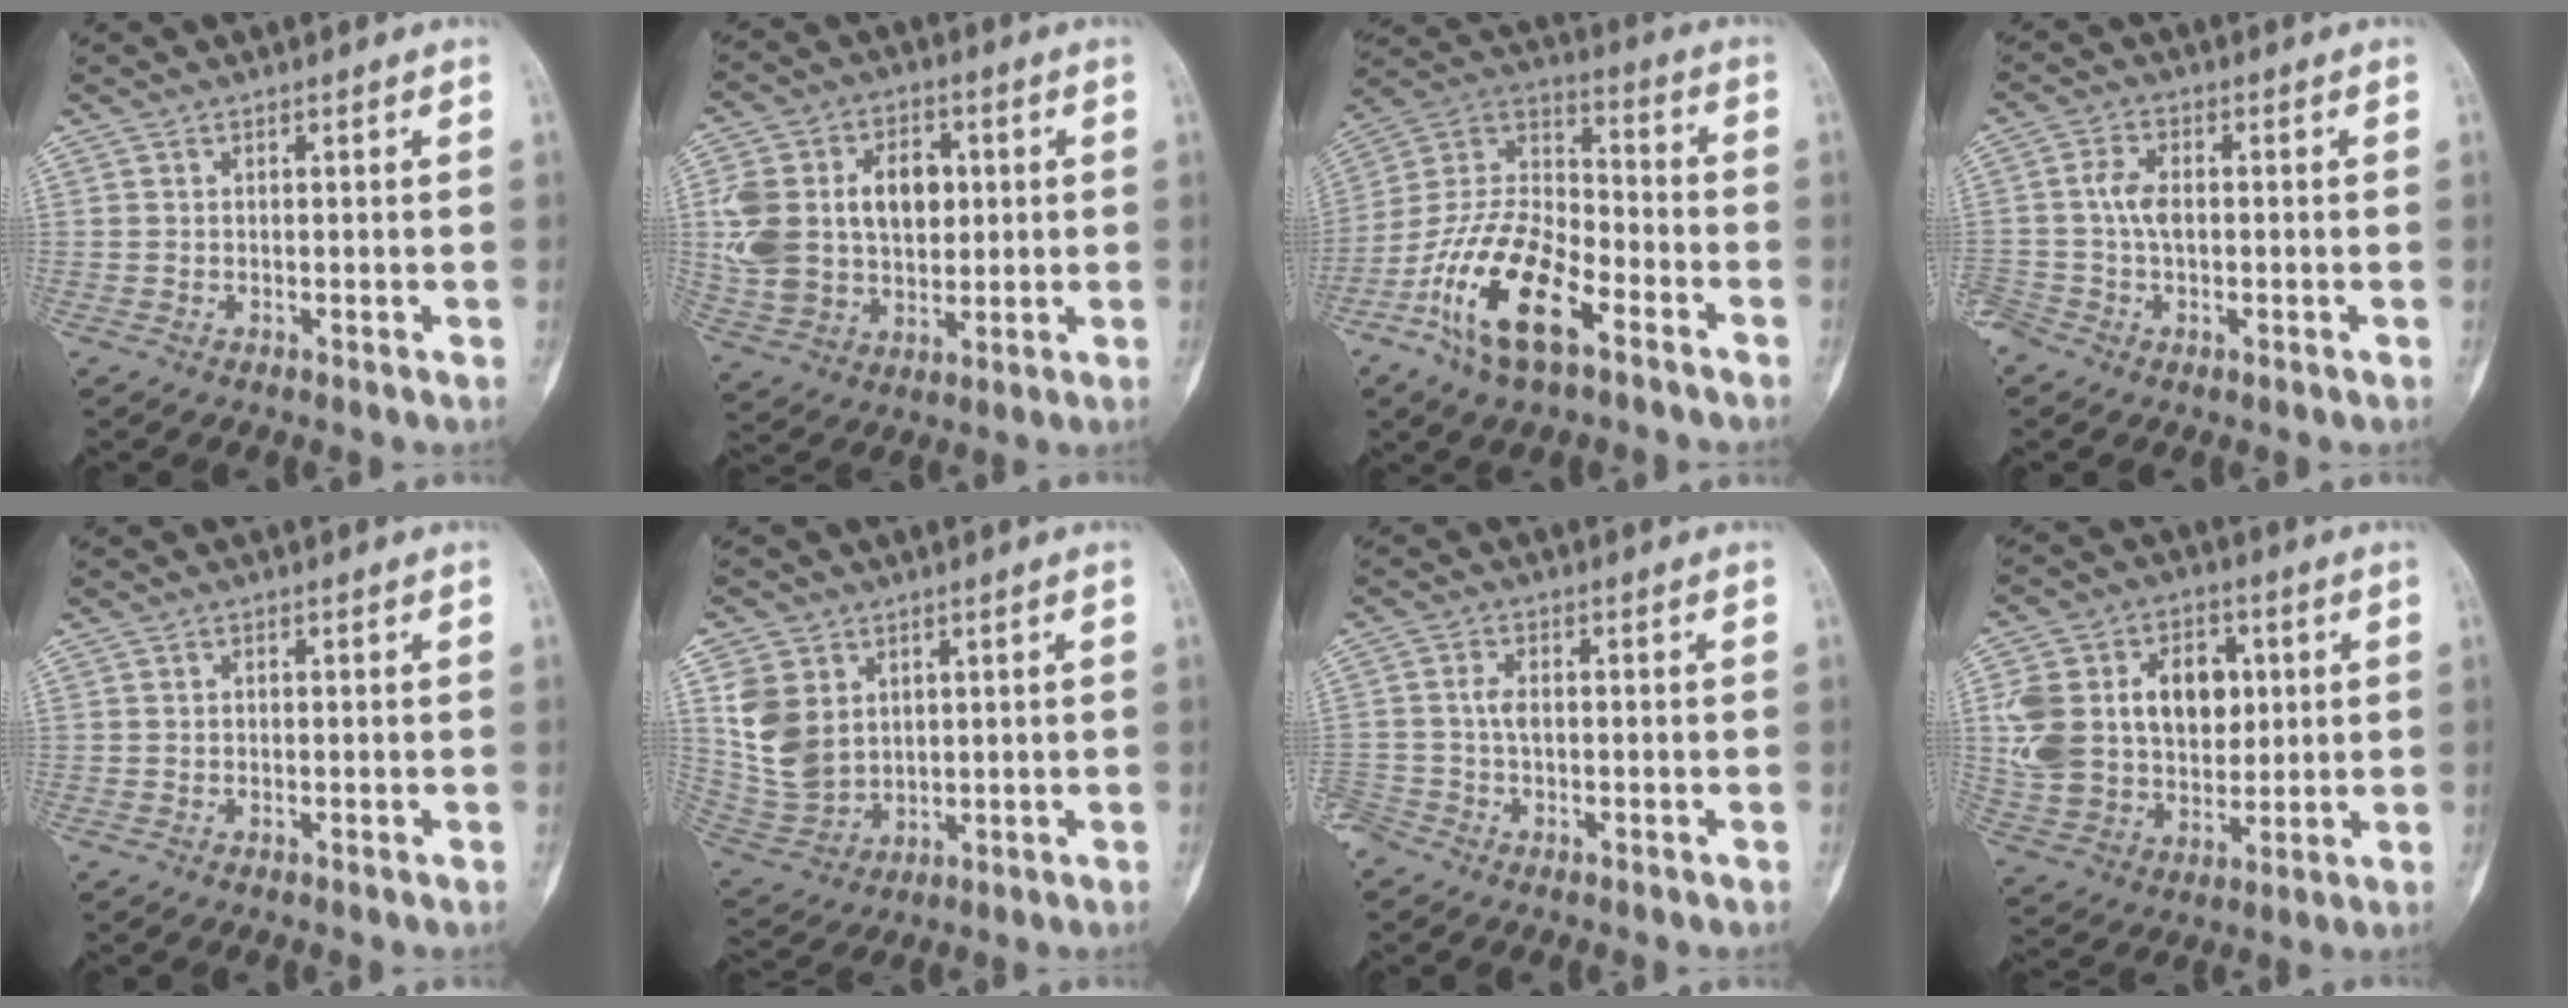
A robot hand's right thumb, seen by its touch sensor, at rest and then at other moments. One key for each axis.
{"total": 18.8, "fx": 2.7, "fy": 13.2, "fz": 13.2, "tx": -0.232, "ty": 0.009, "tz": 0.059}
{"total": 19.5, "fx": -9.9, "fy": 8.9, "fz": 14.3, "tx": -0.265, "ty": 0.060, "tz": -0.188}
{"total": 6.5, "fx": -1.1, "fy": 4.3, "fz": 4.7, "tx": -0.097, "ty": 0.020, "tz": -0.024}
{"total": 0.0}
{"total": 10.8, "fx": 3.2, "fy": 8.6, "fz": 5.8, "tx": -0.093, "ty": -0.016, "tz": 0.081}
{"total": 4.6, "fx": -1.9, "fy": 3.1, "fz": 2.9, "tx": -0.065, "ty": 0.018, "tz": -0.038}
{"total": 20.7, "fx": 3.7, "fy": 14.9, "fz": 13.9, "tx": -0.234, "ty": 0.008, "tz": 0.078}